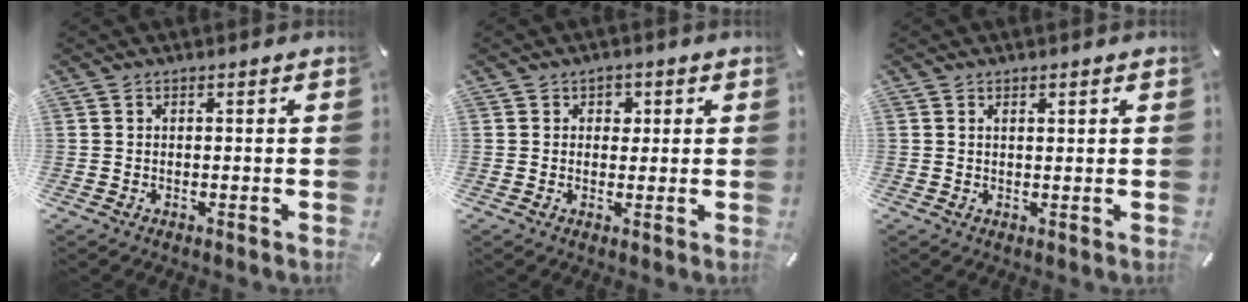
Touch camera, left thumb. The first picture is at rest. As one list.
[{"total": 2.4, "force": [0.6, 2.2, 0.9], "torque": [0.001, -0.005, 0.002]}, {"total": 1.0, "force": [0.6, 0.3, 0.8], "torque": [-0.015, 0.000, 0.010]}]